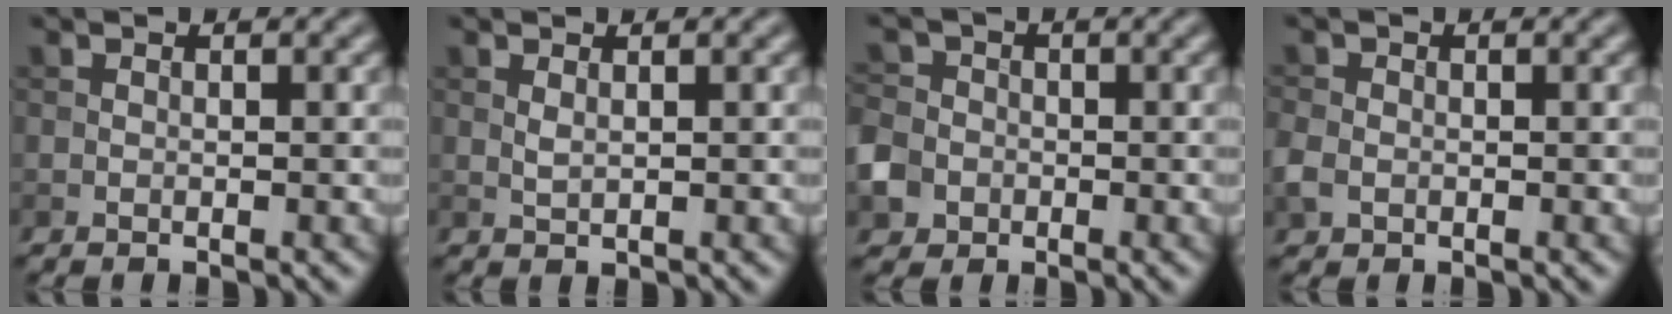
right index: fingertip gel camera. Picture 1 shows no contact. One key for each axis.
{"total": 0.7, "fx": 0.3, "fy": 0.3, "fz": 0.6, "tx": -0.018, "ty": -0.002, "tz": 0.009}
{"total": 4.6, "fx": -1.9, "fy": 3.9, "fz": 1.6, "tx": -0.028, "ty": -0.010, "tz": -0.046}
{"total": 2.1, "fx": -0.6, "fy": 1.7, "fz": 1.0, "tx": -0.025, "ty": -0.004, "tz": -0.016}